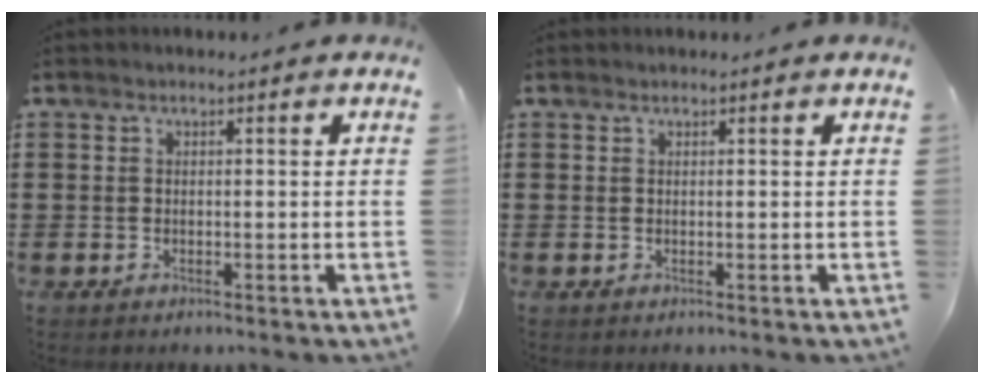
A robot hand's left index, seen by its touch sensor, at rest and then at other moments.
{"total": 0.0}